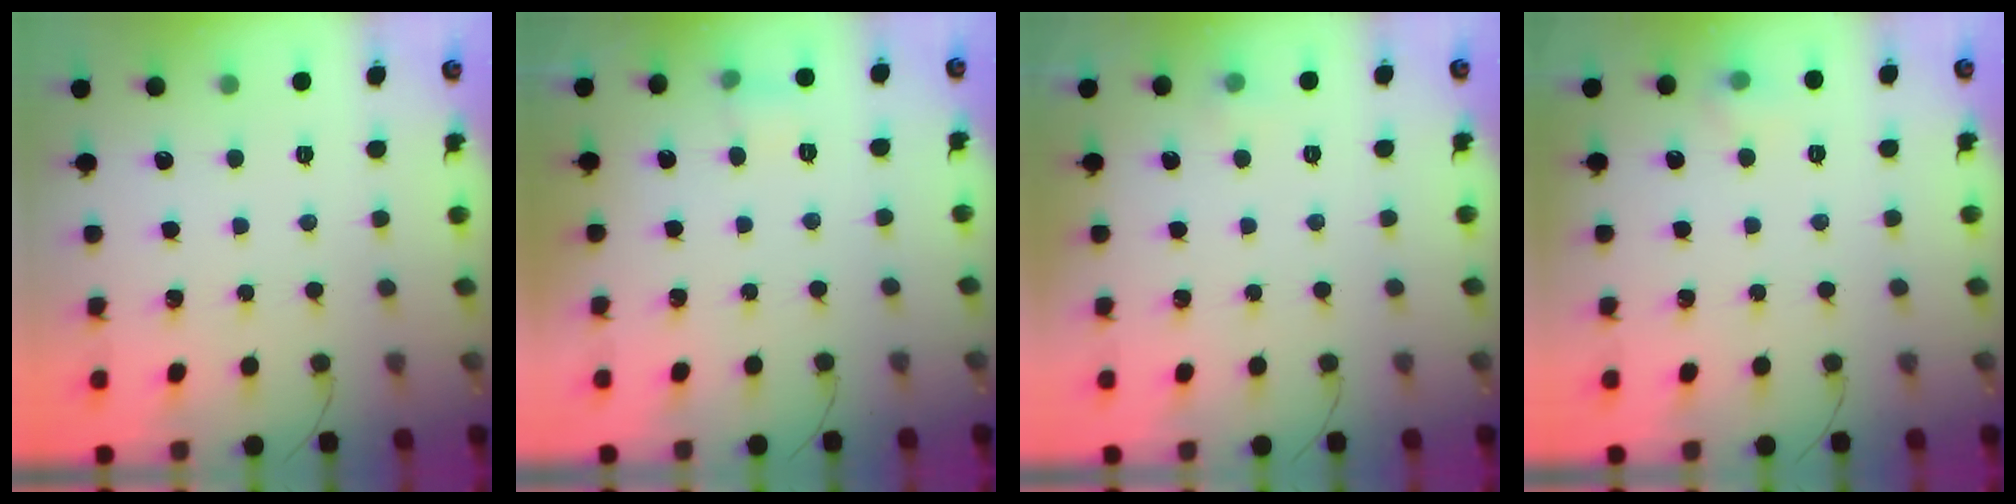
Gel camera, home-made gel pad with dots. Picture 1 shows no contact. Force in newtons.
{"total": 5.1, "press": 4.8, "slide": 1.6}
{"total": 3.8, "press": 3.6, "slide": 1.3}
{"total": 4.8, "press": 4.6, "slide": 1.3}